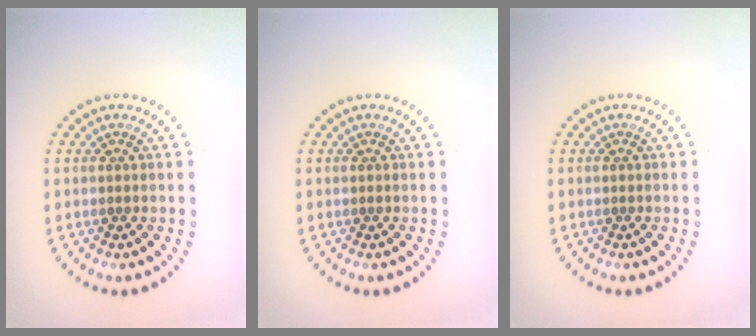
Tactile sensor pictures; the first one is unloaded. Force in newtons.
{"total": 0.0}
{"total": 0.0}